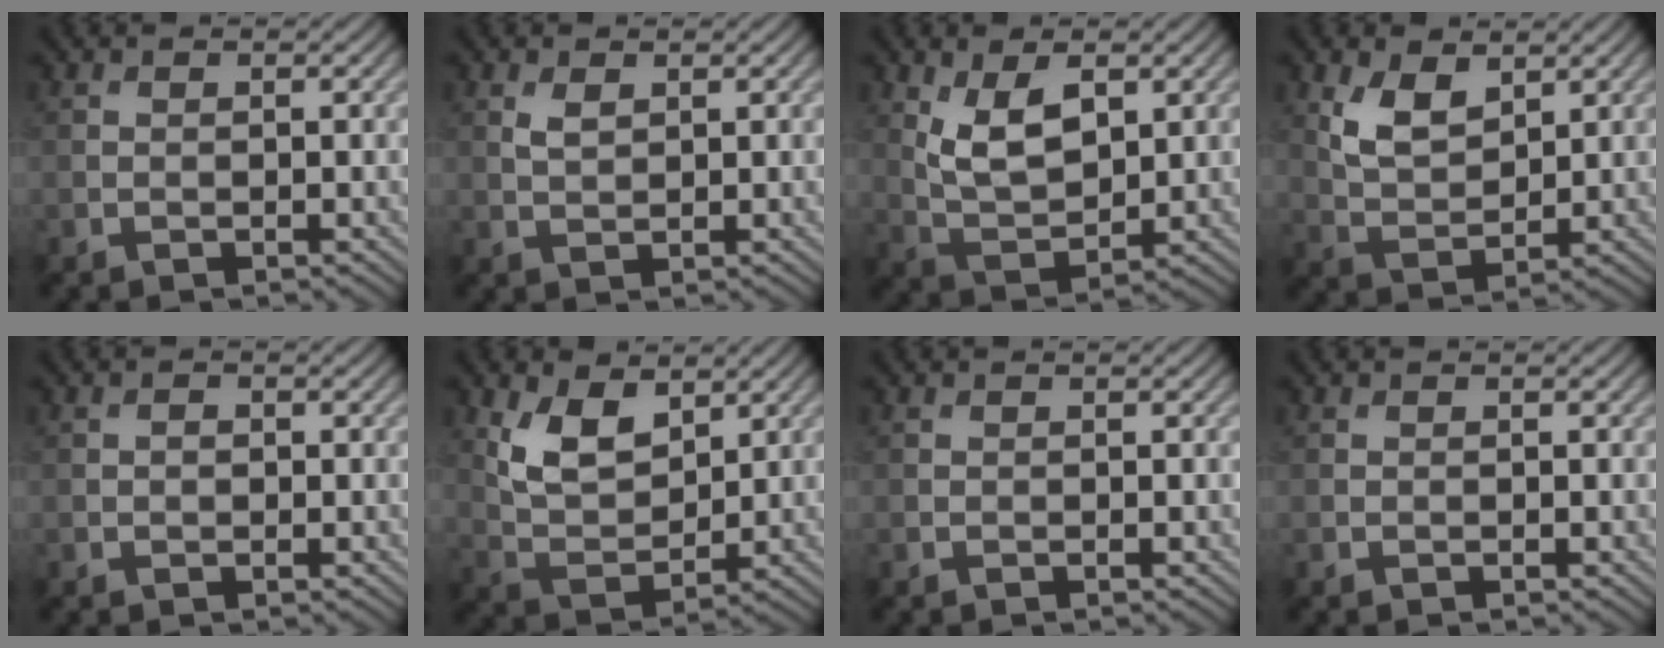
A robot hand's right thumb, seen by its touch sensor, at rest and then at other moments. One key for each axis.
{"total": 1.7, "fx": 0.8, "fy": 0.9, "fz": 1.2, "tx": -0.028, "ty": -0.001, "tz": 0.019}
{"total": 7.1, "fx": 2.6, "fy": 3.6, "fz": 5.5, "tx": -0.115, "ty": -0.007, "tz": 0.052}
{"total": 5.5, "fx": 2.8, "fy": 3.0, "fz": 3.7, "tx": -0.084, "ty": -0.008, "tz": 0.059}
{"total": 0.8, "fx": 0.0, "fy": 0.6, "fz": 0.6, "tx": -0.008, "ty": -0.002, "tz": -0.002}
{"total": 7.1, "fx": 3.5, "fy": 3.9, "fz": 4.8, "tx": -0.103, "ty": -0.013, "tz": 0.067}
{"total": 0.0}
{"total": 0.0}